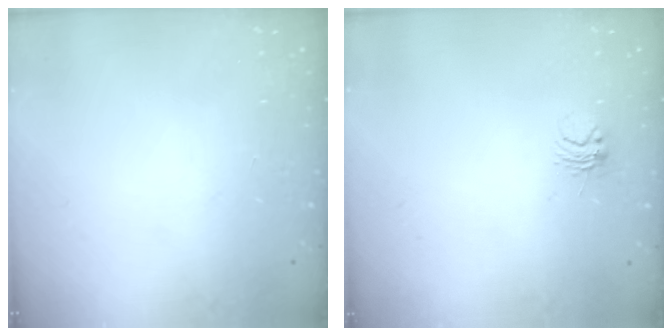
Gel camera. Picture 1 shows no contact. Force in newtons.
{"total": 3.9, "press": 3.9, "slide": 0.4}